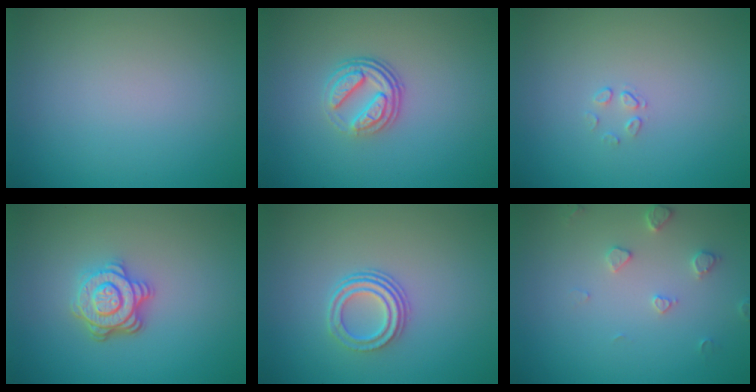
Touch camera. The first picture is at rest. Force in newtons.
{"total": 3.7, "press": 2.6, "slide": 2.6}
{"total": 0.7, "press": 0.4, "slide": 0.6}
{"total": 4.1, "press": 3.2, "slide": 2.6}
{"total": 2.9, "press": 2.1, "slide": 2.0}
{"total": 1.9, "press": 1.8, "slide": 0.3}